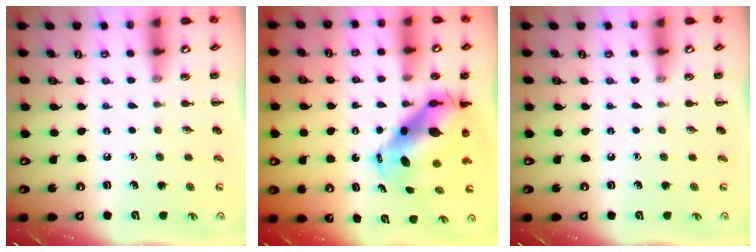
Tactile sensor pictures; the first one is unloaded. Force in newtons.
{"total": 8.8, "press": 8.5, "slide": 2.2}
{"total": 0.0}